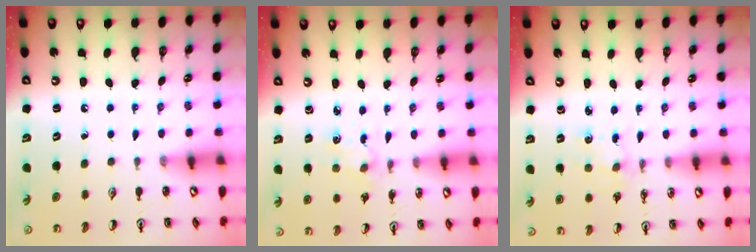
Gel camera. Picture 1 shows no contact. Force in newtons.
{"total": 1.9, "press": 1.9, "slide": 0.4}
{"total": 2.8, "press": 2.8, "slide": 0.4}